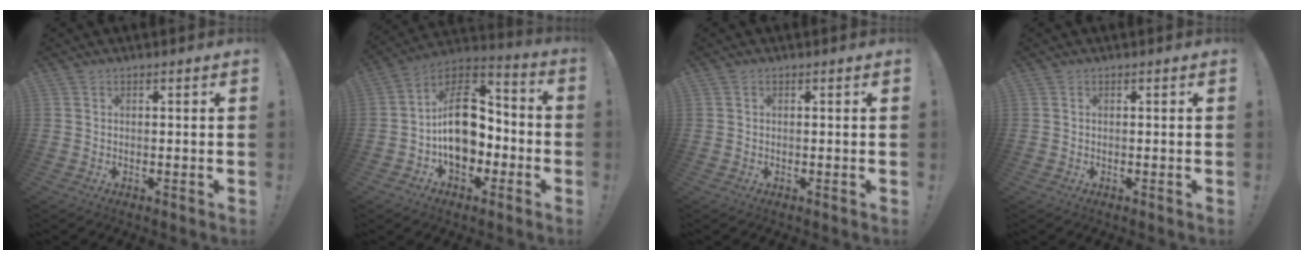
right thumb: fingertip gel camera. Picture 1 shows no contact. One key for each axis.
{"total": 18.6, "fx": -1.8, "fy": 12.8, "fz": 13.4, "tx": -0.214, "ty": 0.020, "tz": -0.019}
{"total": 0.0}
{"total": 0.0}